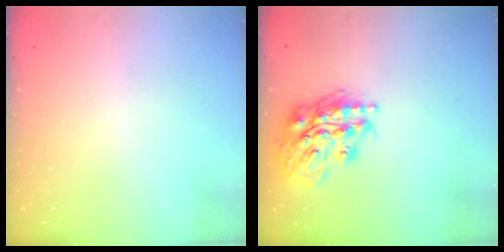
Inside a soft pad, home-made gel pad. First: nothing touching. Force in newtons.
{"total": 18.3, "press": 18.1, "slide": 2.6}